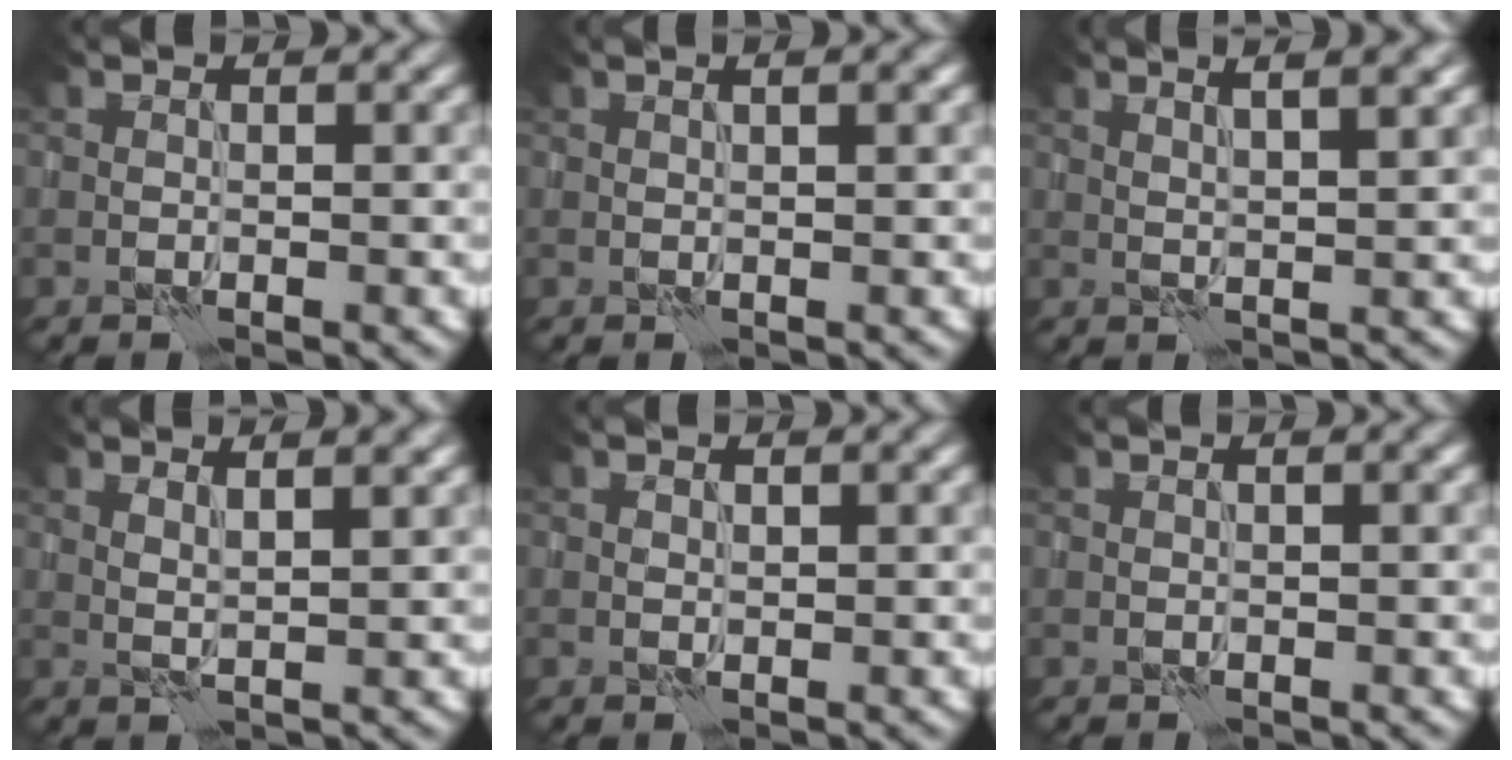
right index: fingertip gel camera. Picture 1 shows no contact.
{"total": 1.9, "force": [0.9, 0.3, 1.6], "torque": [-0.020, 0.000, 0.004]}
{"total": 4.6, "force": [2.6, 1.2, 3.6], "torque": [-0.037, 0.017, 0.020]}
{"total": 2.9, "force": [1.6, 0.7, 2.3], "torque": [-0.026, 0.007, 0.013]}
{"total": 0.7, "force": [0.3, 0.4, 0.5], "torque": [-0.007, 0.001, 0.004]}
{"total": 0.9, "force": [0.4, 0.0, 0.8], "torque": [-0.015, 0.002, 0.003]}